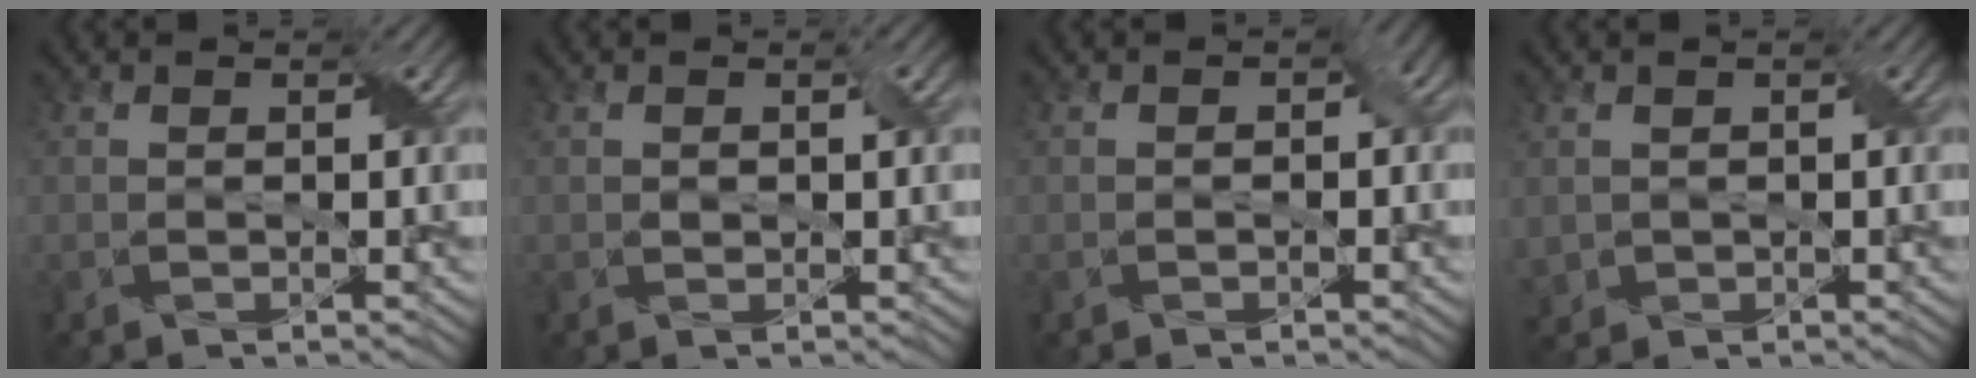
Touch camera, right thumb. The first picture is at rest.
{"total": 0.7, "force": [0.0, 0.4, 0.6], "torque": [-0.013, -0.001, 0.004]}
{"total": 1.7, "force": [-0.3, 1.3, 1.1], "torque": [-0.014, -0.002, -0.001]}
{"total": 1.4, "force": [0.4, 1.3, 0.0], "torque": [-0.012, -0.004, 0.011]}